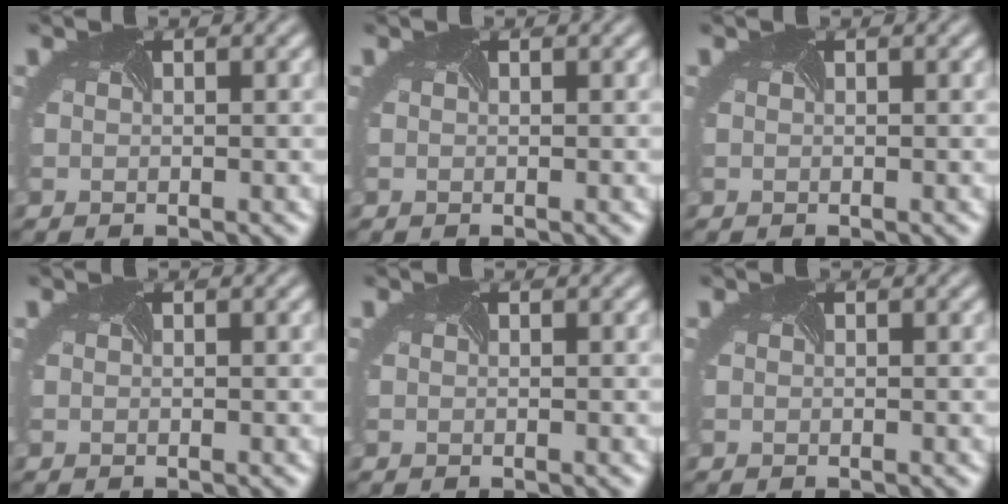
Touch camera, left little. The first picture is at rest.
{"total": 0.0}
{"total": 0.0}
{"total": 0.0}
{"total": 0.0}
{"total": 0.0}